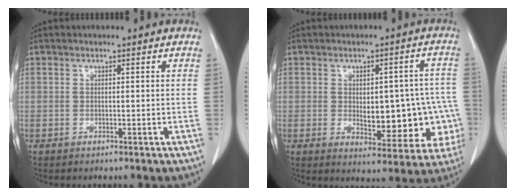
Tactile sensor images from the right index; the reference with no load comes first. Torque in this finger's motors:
{"motor_torque": [0.38, 0.02, 0.22, 0.04]}